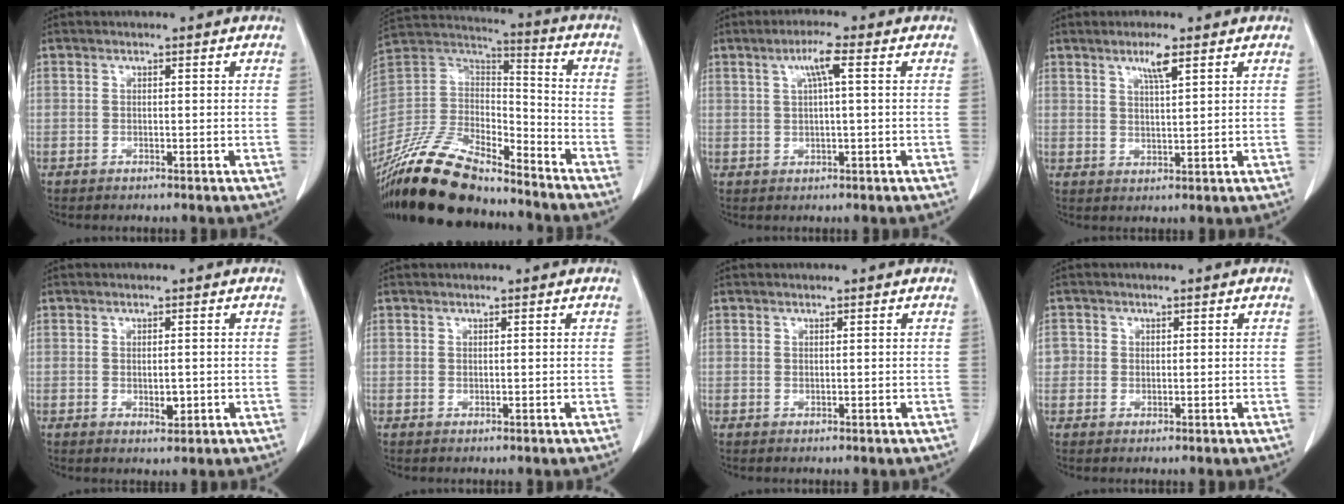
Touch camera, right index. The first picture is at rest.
{"total": 22.9, "force": [-19.0, 6.8, 10.8], "torque": [-0.249, -0.014, -0.354]}
{"total": 4.3, "force": [1.4, 0.1, 4.0], "torque": [-0.075, 0.005, 0.026]}
{"total": 4.0, "force": [2.3, 0.4, 3.2], "torque": [-0.060, -0.003, 0.042]}
{"total": 2.5, "force": [-0.3, 1.1, 2.2], "torque": [-0.039, -0.004, 0.000]}
{"total": 0.0}
{"total": 0.0}
{"total": 2.8, "force": [0.3, 2.7, 0.7], "torque": [-0.007, 0.004, 0.005]}